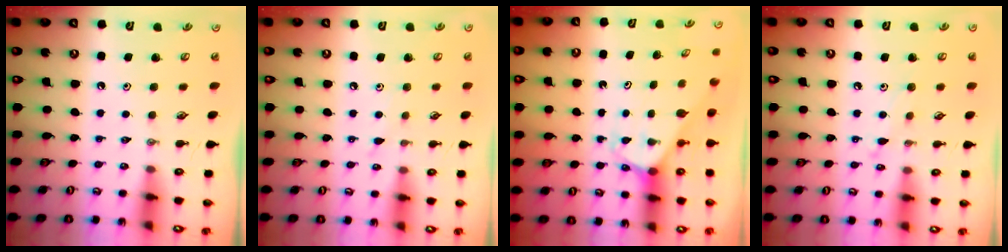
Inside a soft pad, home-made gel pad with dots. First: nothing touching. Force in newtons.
{"total": 5.4, "press": 5.4, "slide": 0.6}
{"total": 2.5, "press": 2.5, "slide": 0.2}
{"total": 6.6, "press": 6.6, "slide": 0.2}